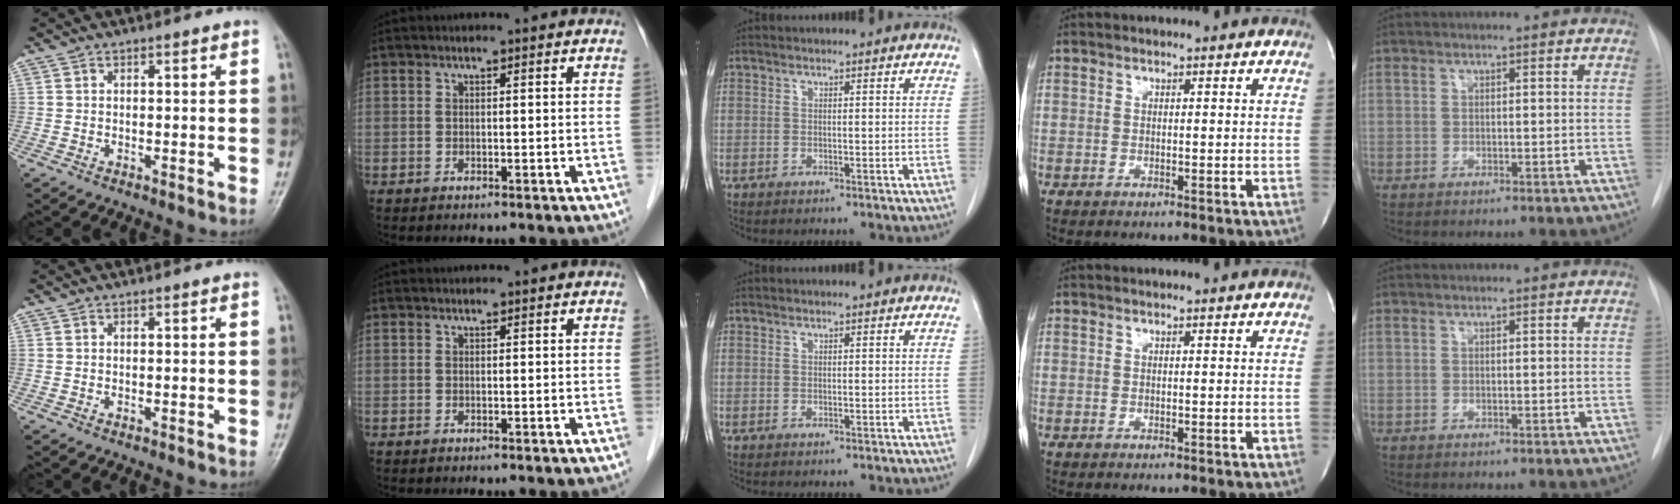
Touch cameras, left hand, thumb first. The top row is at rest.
{}